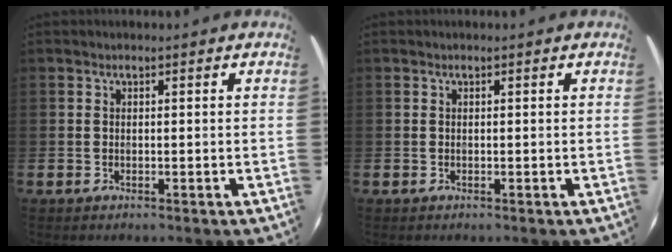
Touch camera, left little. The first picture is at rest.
{"total": 0.0}